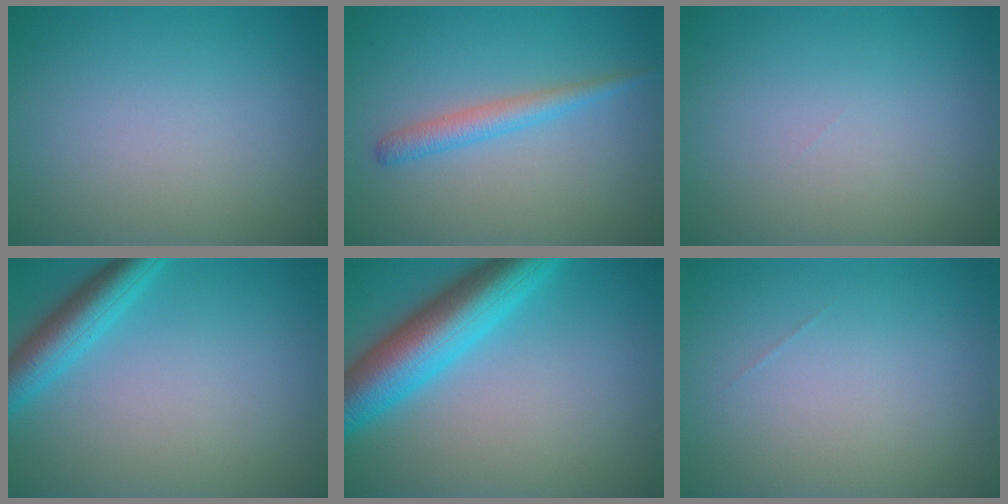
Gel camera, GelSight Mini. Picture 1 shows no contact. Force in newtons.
{"total": 2.2, "press": 2.2, "slide": 0.2}
{"total": 0.0}
{"total": 4.1, "press": 4.1, "slide": 0.3}
{"total": 8.2, "press": 8.2, "slide": 0.3}
{"total": 0.0}